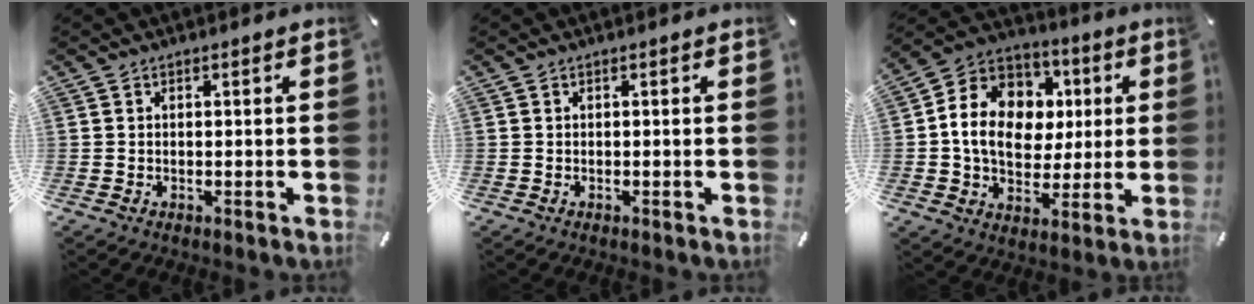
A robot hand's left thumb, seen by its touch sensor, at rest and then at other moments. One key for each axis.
{"total": 0.0}
{"total": 14.0, "fx": 0.9, "fy": 11.9, "fz": 7.4, "tx": -0.151, "ty": 0.008, "tz": 0.022}